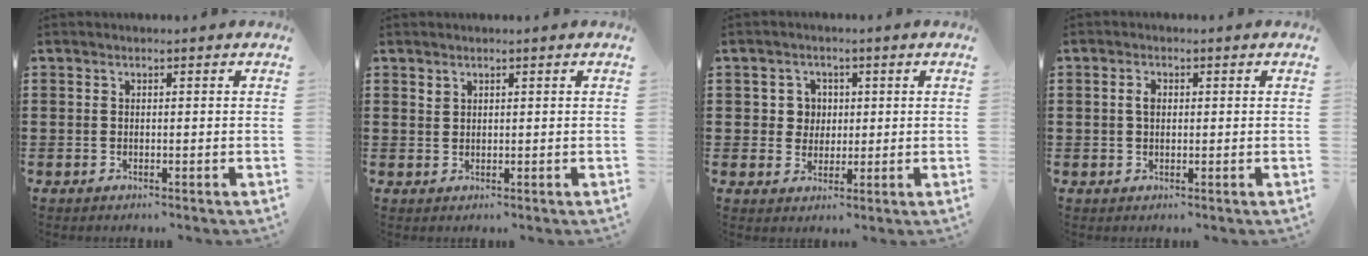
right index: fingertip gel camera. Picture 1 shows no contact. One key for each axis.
{"total": 1.1, "fx": 0.9, "fy": 0.6, "fz": 0.2, "tx": -0.005, "ty": 0.003, "tz": 0.018}
{"total": 3.7, "fx": 0.5, "fy": 3.5, "fz": 1.0, "tx": -0.037, "ty": 0.013, "tz": 0.007}
{"total": 1.9, "fx": 0.4, "fy": 1.2, "fz": 1.5, "tx": -0.032, "ty": 0.008, "tz": 0.005}